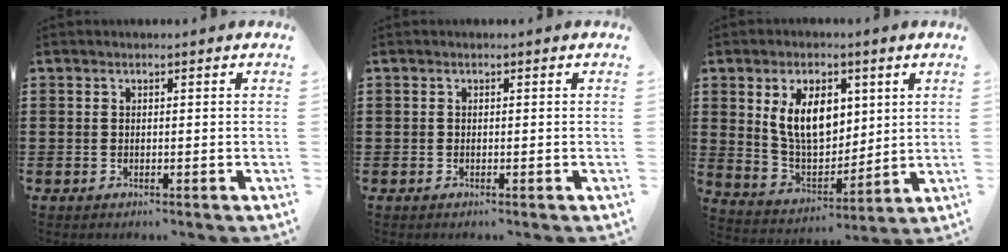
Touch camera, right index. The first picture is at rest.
{"total": 0.0}
{"total": 9.7, "force": [3.1, 5.9, 7.0], "torque": [-0.152, 0.006, 0.052]}